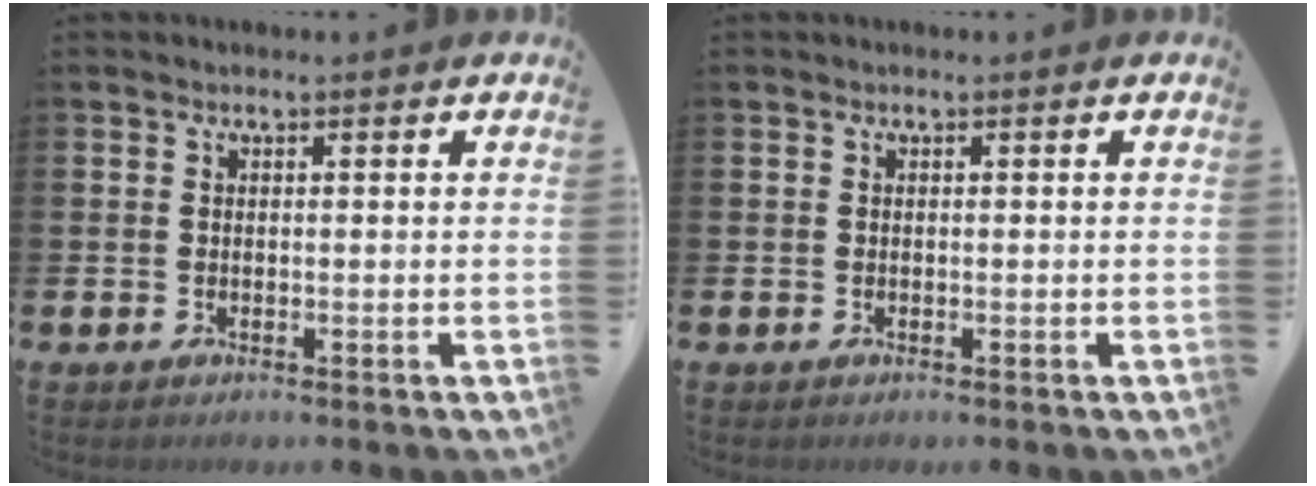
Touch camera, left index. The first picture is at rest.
{"total": 0.0}